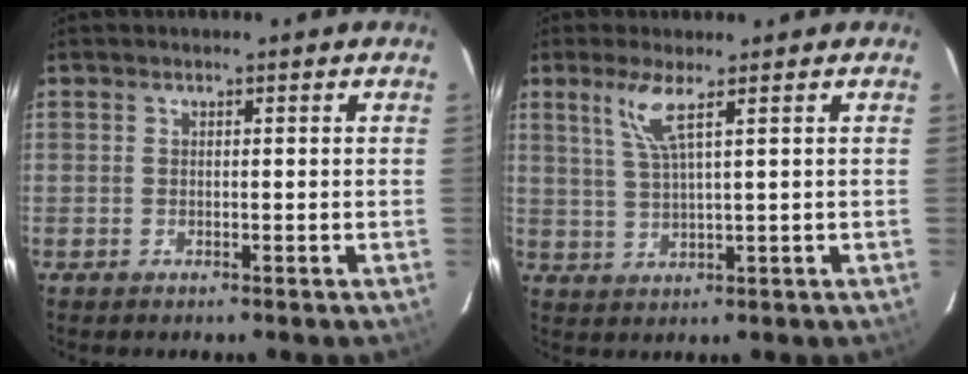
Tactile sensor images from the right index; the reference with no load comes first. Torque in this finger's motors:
{"motor_torque": [0.44, 0.11, 0.21, 0.09]}